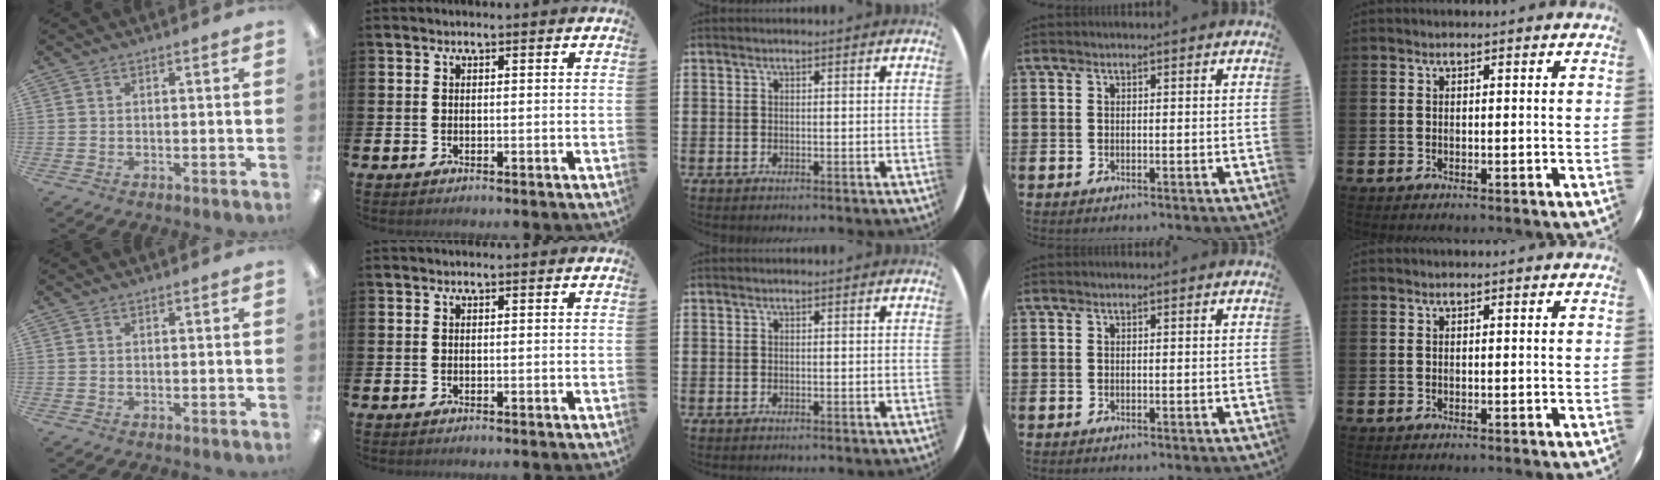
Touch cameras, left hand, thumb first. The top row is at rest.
{}